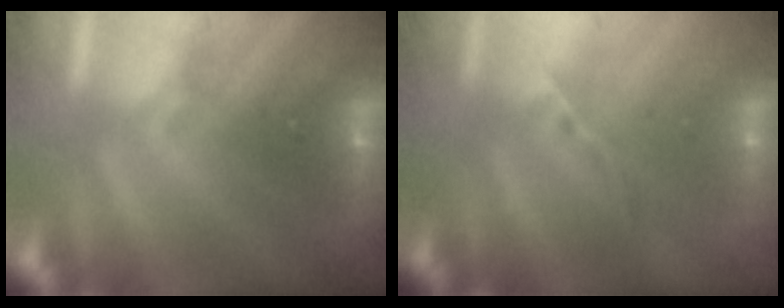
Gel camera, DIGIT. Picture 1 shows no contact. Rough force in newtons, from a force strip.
{"total": 1.8}